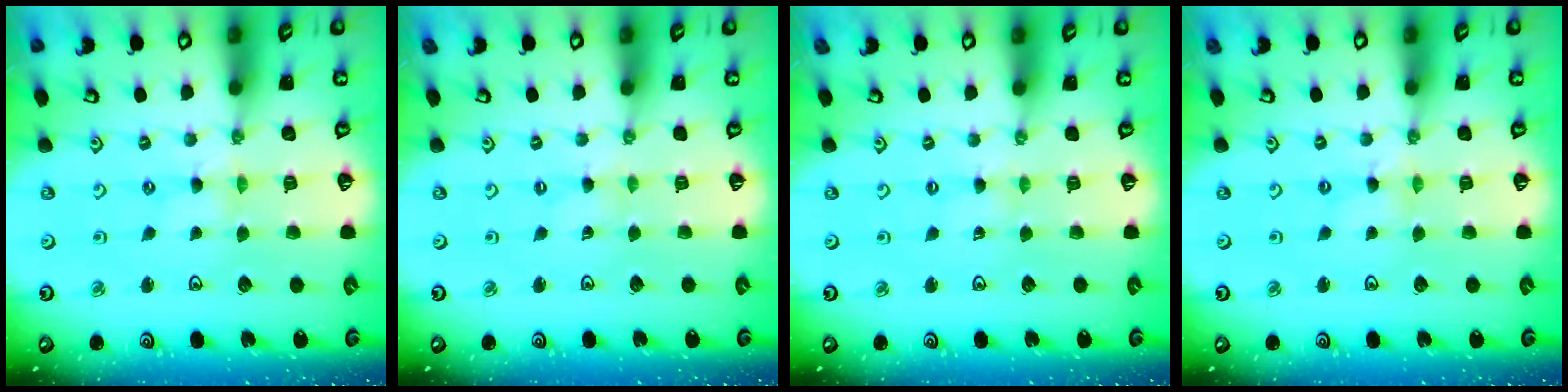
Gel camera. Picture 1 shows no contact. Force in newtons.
{"total": 0.0}
{"total": 0.5, "press": 0.5, "slide": 0.1}
{"total": 0.0}